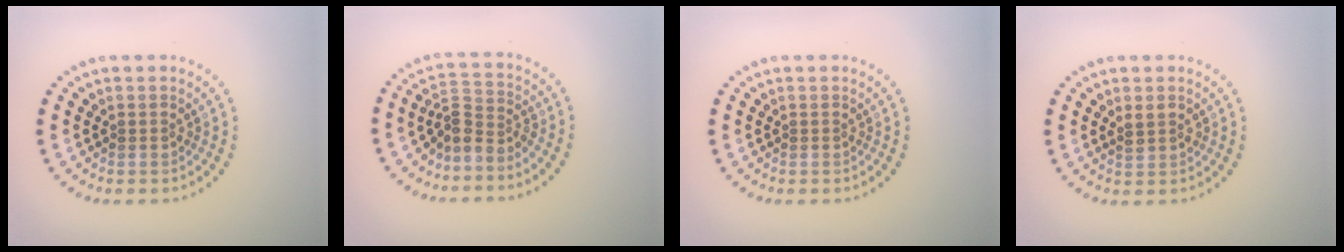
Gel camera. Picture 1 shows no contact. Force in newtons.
{"total": 3.0, "press": 2.1, "slide": 2.1}
{"total": 0.0}
{"total": 1.4, "press": 1.3, "slide": 0.4}